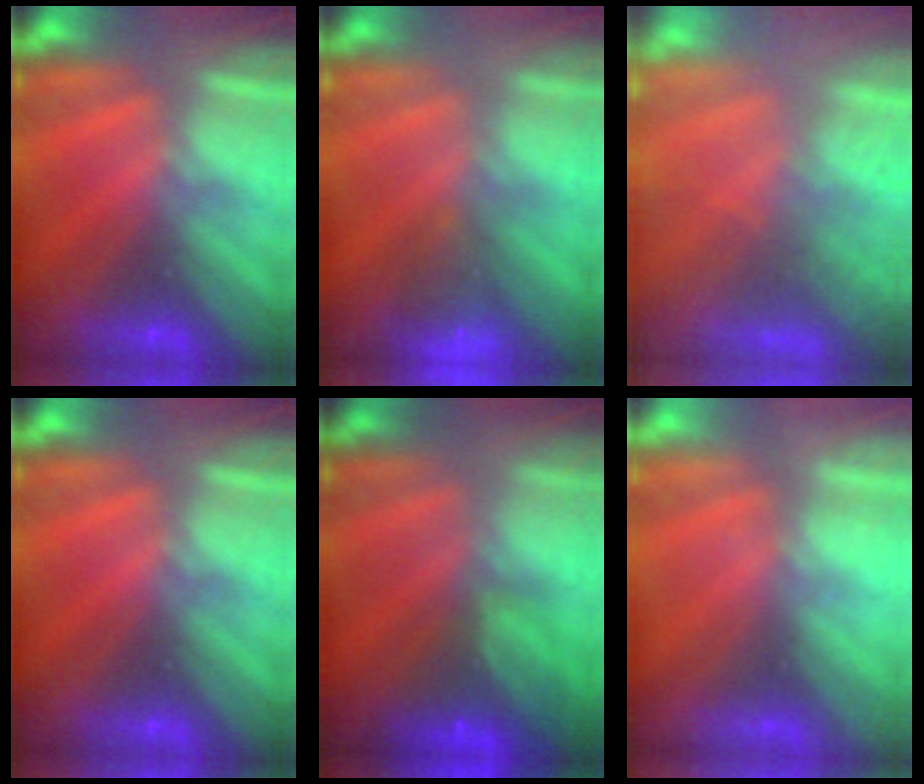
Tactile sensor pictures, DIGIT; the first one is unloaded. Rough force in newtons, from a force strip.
{"total": 6.6}
{"total": 7.6}
{"total": 0.0}
{"total": 7.4}
{"total": 2.2}